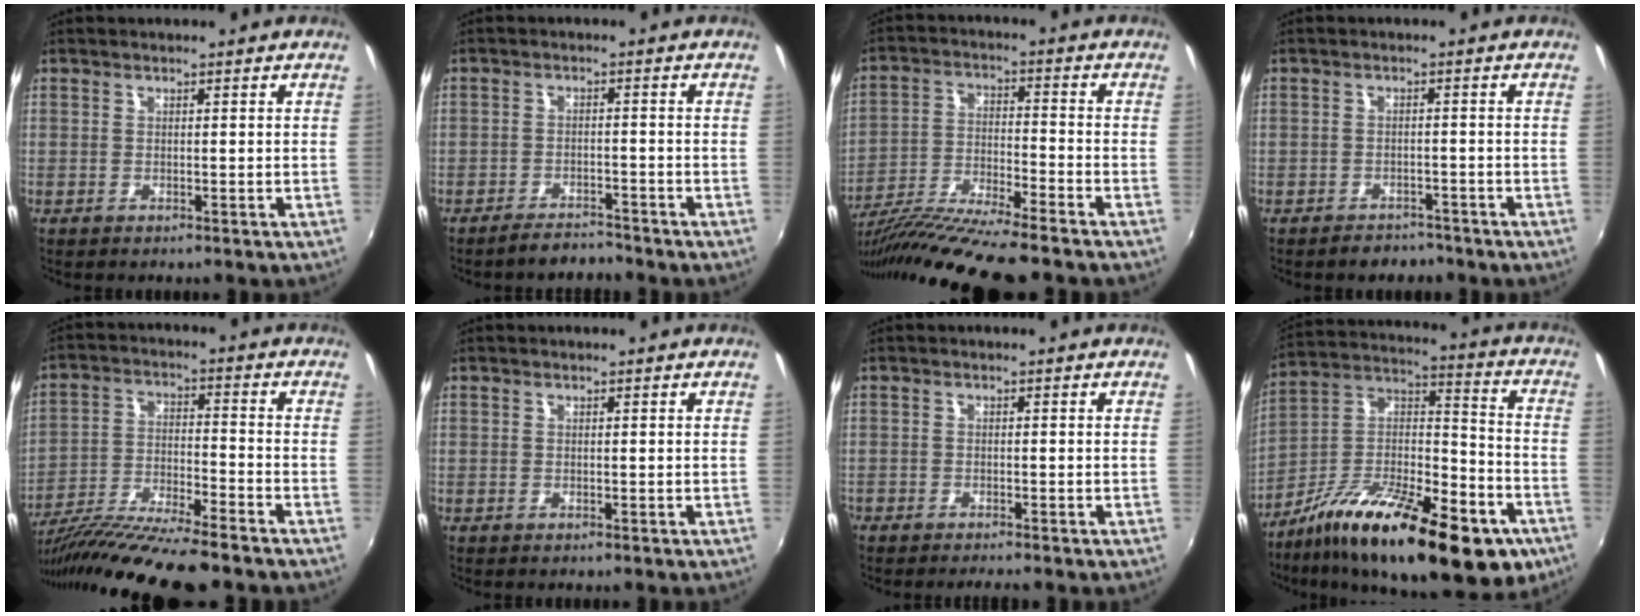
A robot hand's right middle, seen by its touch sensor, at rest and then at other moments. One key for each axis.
{"total": 3.9, "fx": -3.8, "fy": 0.9, "fz": 0.7, "tx": -0.028, "ty": 0.003, "tz": -0.061}
{"total": 15.1, "fx": -12.9, "fy": -0.7, "fz": 7.8, "tx": -0.155, "ty": -0.039, "tz": -0.228}
{"total": 3.8, "fx": -3.2, "fy": 2.0, "fz": 0.4, "tx": -0.014, "ty": 0.006, "tz": -0.046}
{"total": 15.8, "fx": -13.3, "fy": 0.2, "fz": 8.5, "tx": -0.166, "ty": -0.039, "tz": -0.233}
{"total": 0.0}
{"total": 2.1, "fx": -2.0, "fy": 0.1, "fz": 0.6, "tx": -0.029, "ty": -0.010, "tz": -0.040}
{"total": 29.2, "fx": -16.6, "fy": 10.7, "fz": 21.5, "tx": -0.350, "ty": -0.013, "tz": -0.263}